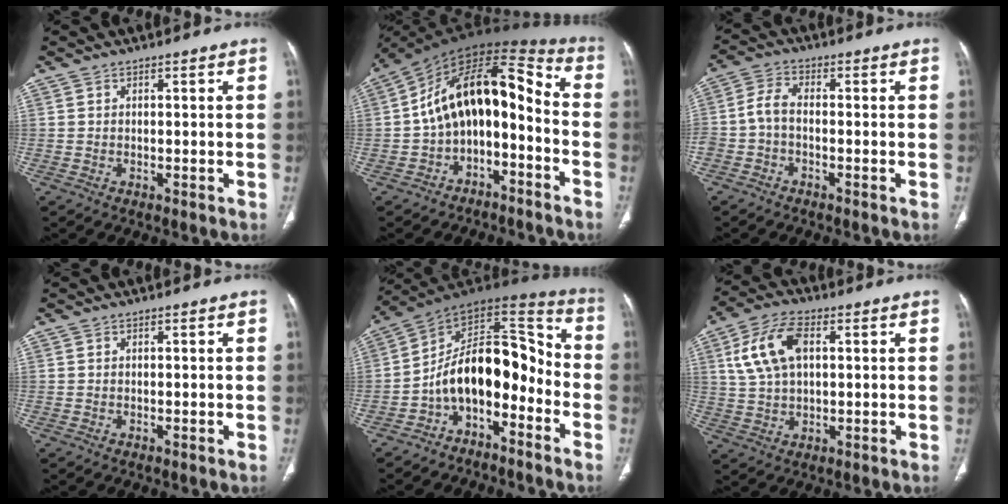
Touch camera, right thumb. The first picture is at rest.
{"total": 16.2, "force": [-3.8, 9.6, 12.5], "torque": [-0.178, 0.109, -0.064]}
{"total": 4.6, "force": [-1.3, 2.3, 3.7], "torque": [-0.084, 0.020, -0.036]}
{"total": 0.0}
{"total": 15.3, "force": [-5.9, 8.8, 11.0], "torque": [-0.143, 0.111, -0.109]}
{"total": 11.1, "force": [3.0, 6.2, 8.6], "torque": [-0.172, 0.011, 0.056]}